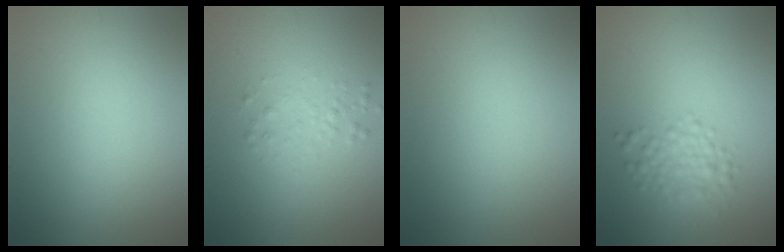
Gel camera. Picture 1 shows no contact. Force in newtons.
{"total": 1.2, "press": 1.2, "slide": 0.0}
{"total": 0.0}
{"total": 2.5, "press": 2.5, "slide": 0.0}